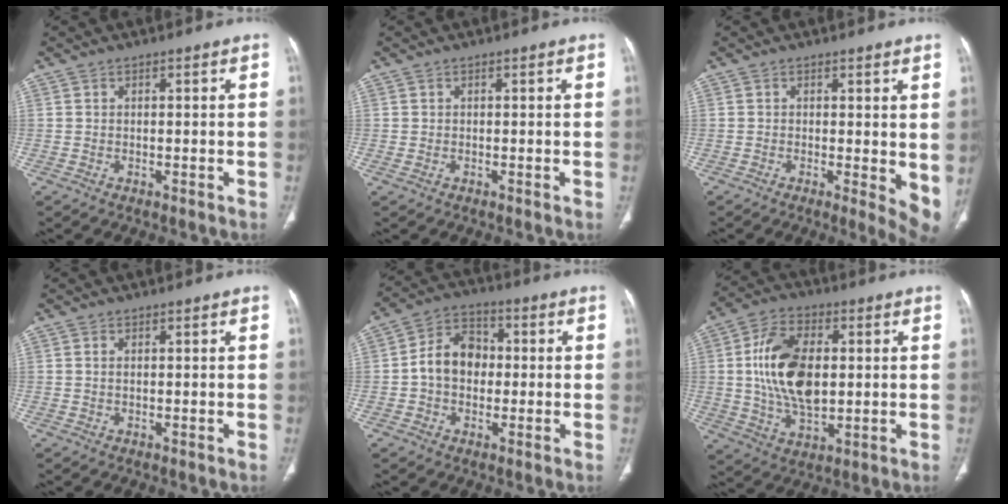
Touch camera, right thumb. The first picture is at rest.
{"total": 0.6, "force": [-0.1, 0.4, 0.4], "torque": [-0.011, -0.002, 0.000]}
{"total": 5.7, "force": [0.3, 1.9, 5.4], "torque": [-0.063, -0.013, 0.003]}
{"total": 0.7, "force": [0.2, 0.3, 0.5], "torque": [-0.015, 0.004, 0.005]}
{"total": 9.4, "force": [-0.3, 7.3, 6.0], "torque": [-0.083, 0.027, -0.017]}
{"total": 15.9, "force": [1.5, 9.4, 12.8], "torque": [-0.225, 0.002, 0.031]}